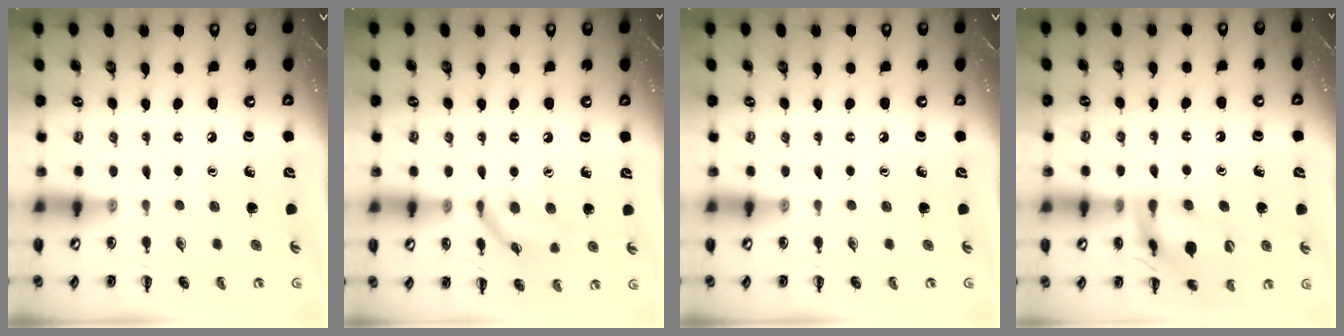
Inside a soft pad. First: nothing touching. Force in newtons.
{"total": 11.1, "press": 10.9, "slide": 1.6}
{"total": 0.0}
{"total": 16.3, "press": 16.1, "slide": 2.8}